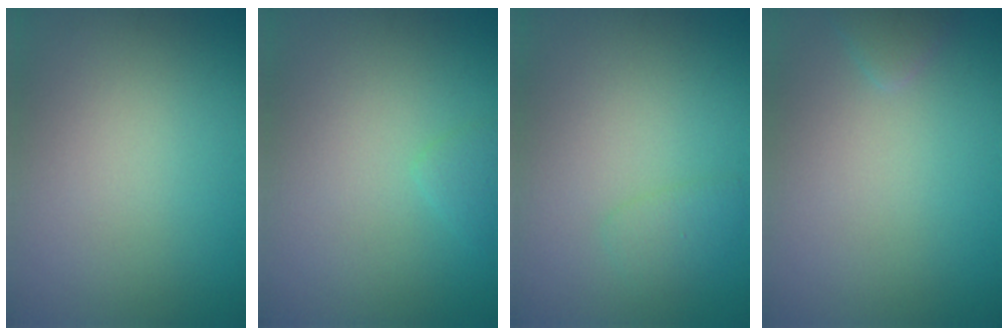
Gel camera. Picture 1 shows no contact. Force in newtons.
{"total": 0.9, "press": 0.9, "slide": 0.1}
{"total": 1.3, "press": 1.3, "slide": 0.0}
{"total": 1.0, "press": 1.0, "slide": 0.1}